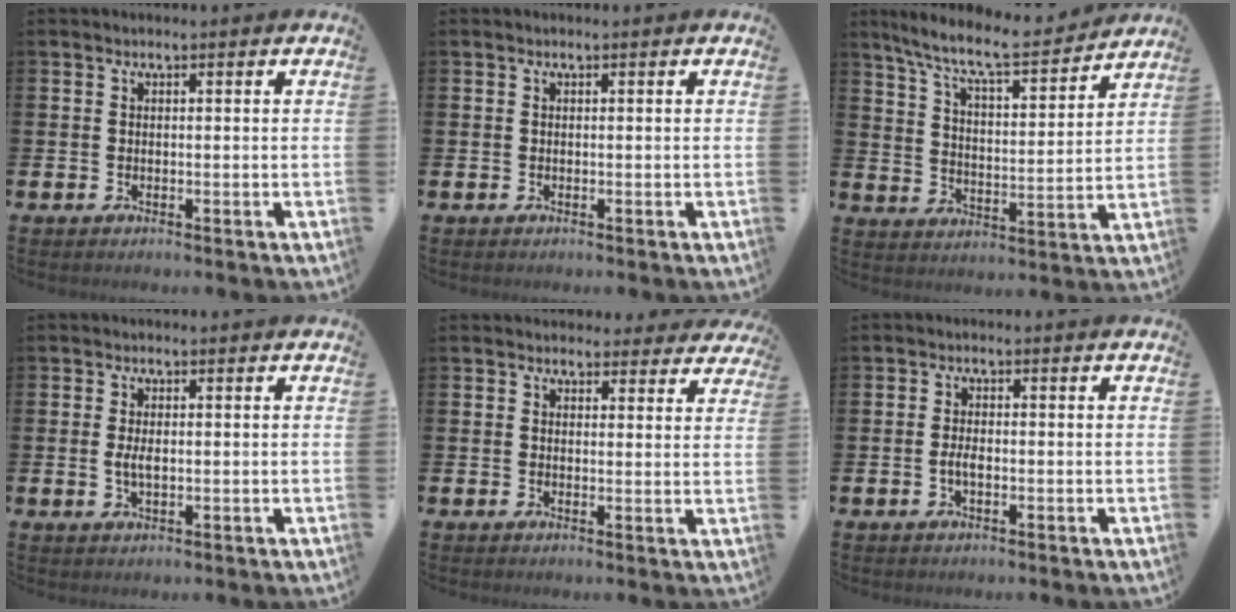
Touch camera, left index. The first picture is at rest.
{"total": 0.0}
{"total": 9.3, "force": [8.3, 1.3, 4.1], "torque": [-0.113, -0.049, 0.142]}
{"total": 2.1, "force": [0.0, 1.0, 1.9], "torque": [-0.033, 0.001, -0.002]}
{"total": 3.1, "force": [2.9, 1.1, 0.0], "torque": [0.003, -0.013, 0.050]}
{"total": 1.8, "force": [-0.5, 0.8, 1.6], "torque": [-0.026, -0.001, -0.011]}